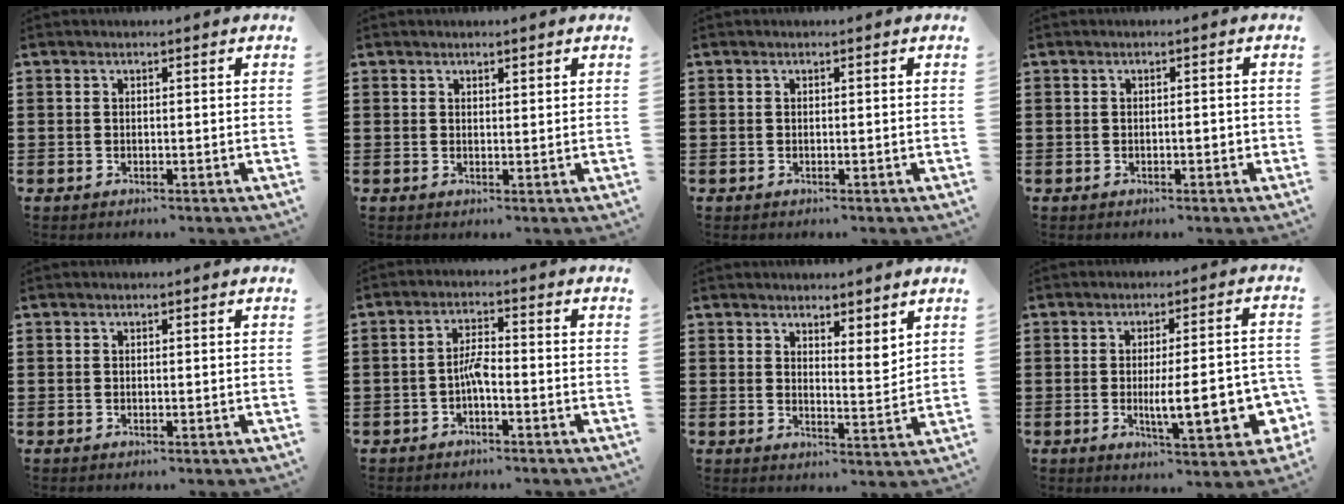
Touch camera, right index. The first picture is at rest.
{"total": 1.0, "force": [0.9, 0.4, 0.2], "torque": [-0.005, 0.002, 0.018]}
{"total": 0.0}
{"total": 1.5, "force": [-0.3, 0.4, 1.4], "torque": [-0.026, -0.001, -0.006]}
{"total": 0.0}
{"total": 3.2, "force": [-1.4, 0.6, 2.8], "torque": [-0.060, 0.004, -0.029]}
{"total": 3.6, "force": [3.4, 0.9, 0.6], "torque": [-0.013, -0.010, 0.063]}
{"total": 10.7, "force": [-2.1, 2.8, 10.1], "torque": [-0.145, -0.012, -0.032]}